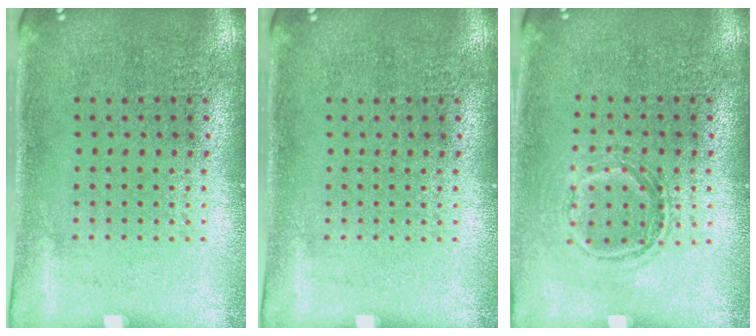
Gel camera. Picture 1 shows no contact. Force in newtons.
{"total": 0.0}
{"total": 1.2, "press": 1.0, "slide": 0.6}